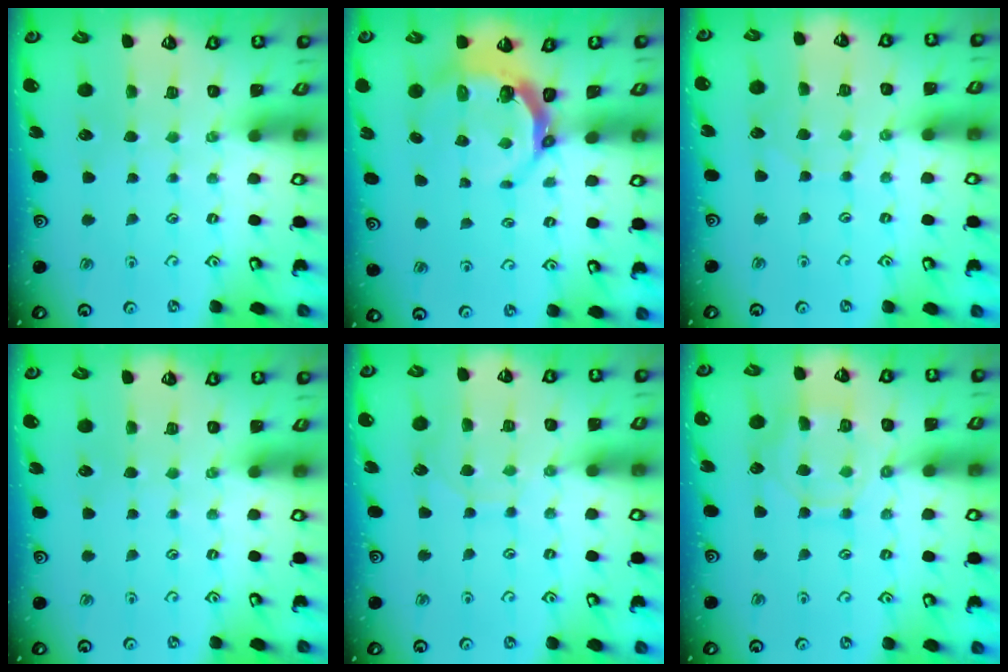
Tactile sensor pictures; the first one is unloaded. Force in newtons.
{"total": 5.7, "press": 4.5, "slide": 3.6}
{"total": 3.9, "press": 3.9, "slide": 0.5}
{"total": 0.0}
{"total": 7.9, "press": 7.9, "slide": 0.6}
{"total": 11.2, "press": 11.1, "slide": 1.0}